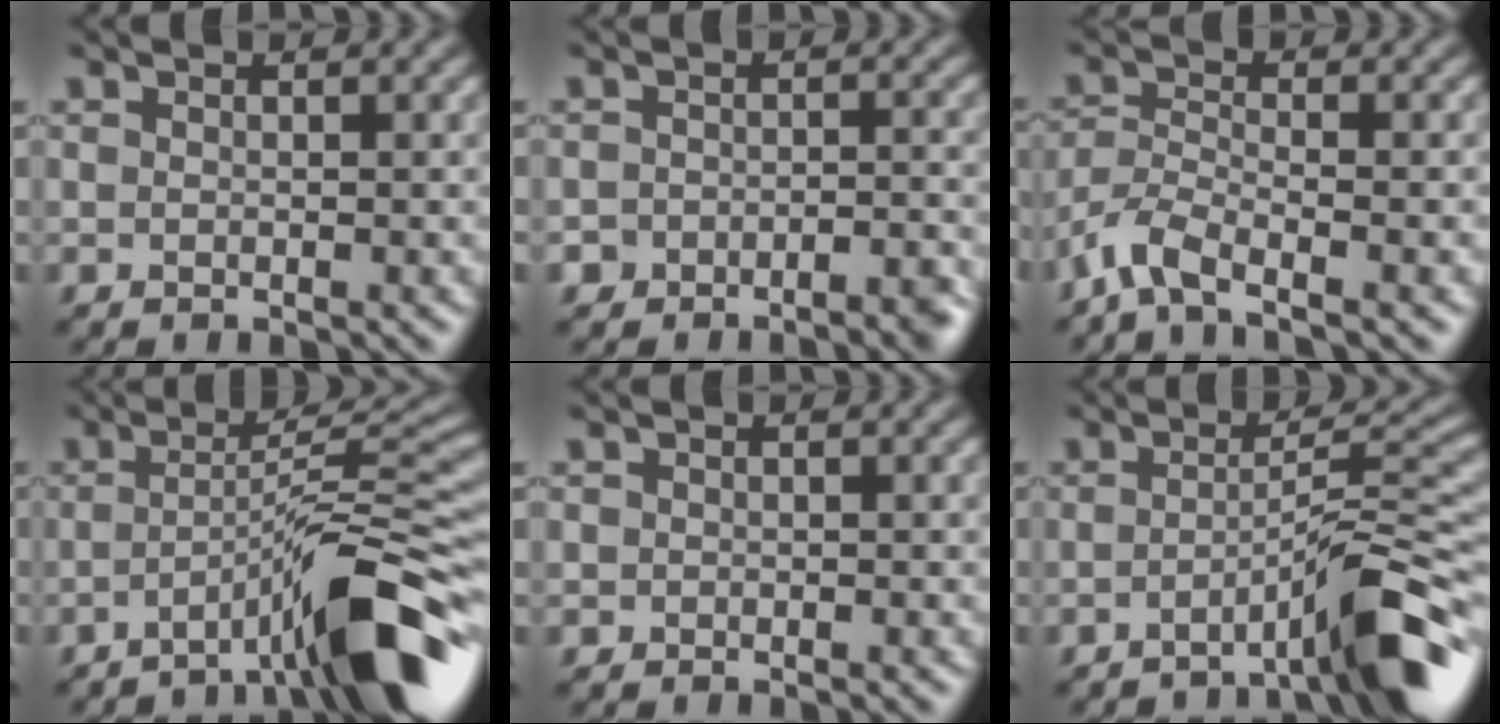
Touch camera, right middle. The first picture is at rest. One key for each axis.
{"total": 3.5, "fx": -3.0, "fy": 1.7, "fz": 0.8, "tx": -0.002, "ty": 0.008, "tz": -0.039}
{"total": 4.3, "fx": -3.1, "fy": 1.1, "fz": 2.7, "tx": -0.056, "ty": -0.007, "tz": -0.074}
{"total": 9.1, "fx": -4.1, "fy": 1.3, "fz": 8.0, "tx": -0.105, "ty": 0.019, "tz": -0.075}
{"total": 0.6, "fx": -0.1, "fy": 0.6, "fz": 0.0, "tx": 0.006, "ty": -0.004, "tz": -0.005}
{"total": 6.3, "fx": -3.3, "fy": 0.5, "fz": 5.4, "tx": -0.073, "ty": 0.017, "tz": -0.063}